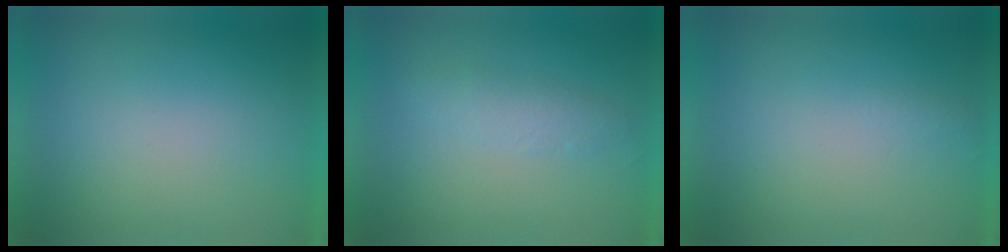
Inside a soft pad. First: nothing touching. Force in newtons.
{"total": 2.5}
{"total": 1.1}